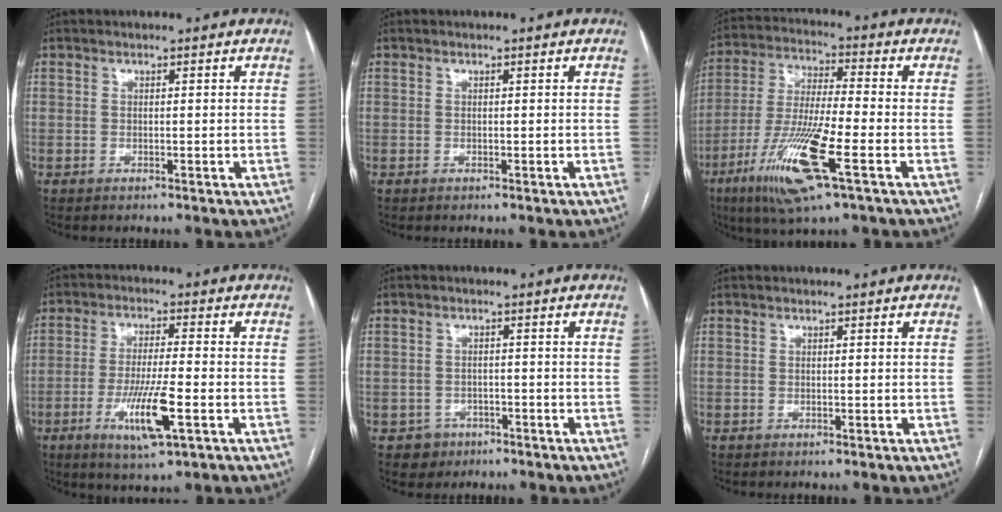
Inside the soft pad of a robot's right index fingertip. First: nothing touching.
{"total": 0.0}
{"total": 15.1, "force": [-6.4, 1.2, 13.6], "torque": [-0.277, -0.023, -0.118]}
{"total": 6.8, "force": [-2.5, 0.6, 6.3], "torque": [-0.117, -0.012, -0.041]}
{"total": 3.2, "force": [-1.7, 2.7, -0.1], "torque": [0.009, 0.014, -0.024]}
{"total": 0.0}